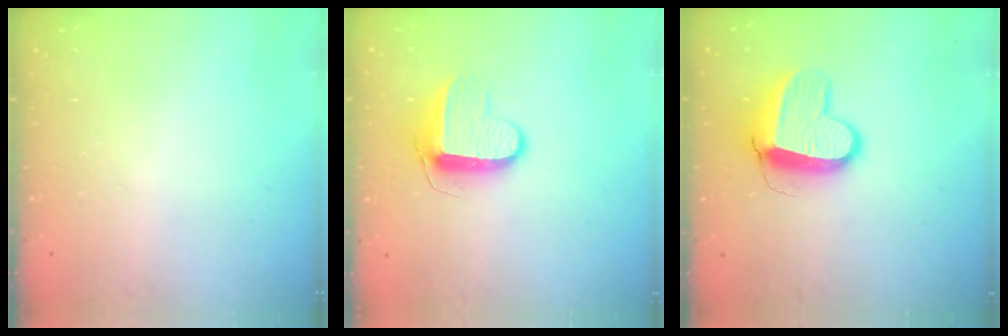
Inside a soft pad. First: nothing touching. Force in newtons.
{"total": 9.5, "press": 9.5, "slide": 0.2}
{"total": 11.5, "press": 11.4, "slide": 1.3}